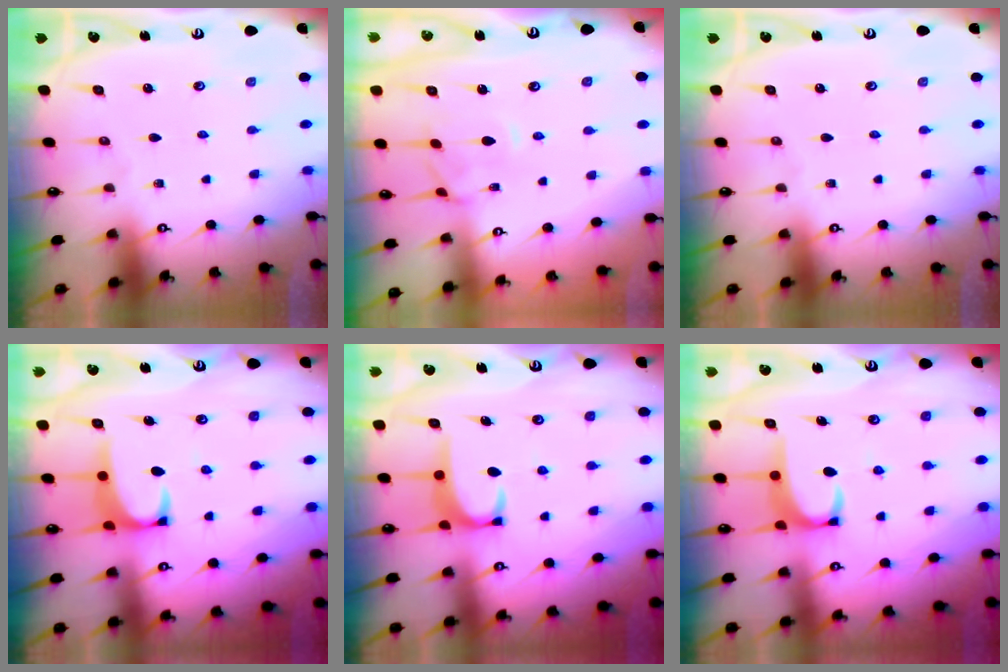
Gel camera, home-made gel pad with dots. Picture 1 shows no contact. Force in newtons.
{"total": 0.9, "press": 0.5, "slide": 0.7}
{"total": 0.0}
{"total": 2.0, "press": 1.9, "slide": 0.7}
{"total": 2.9, "press": 2.8, "slide": 0.5}
{"total": 3.5, "press": 3.5, "slide": 0.3}